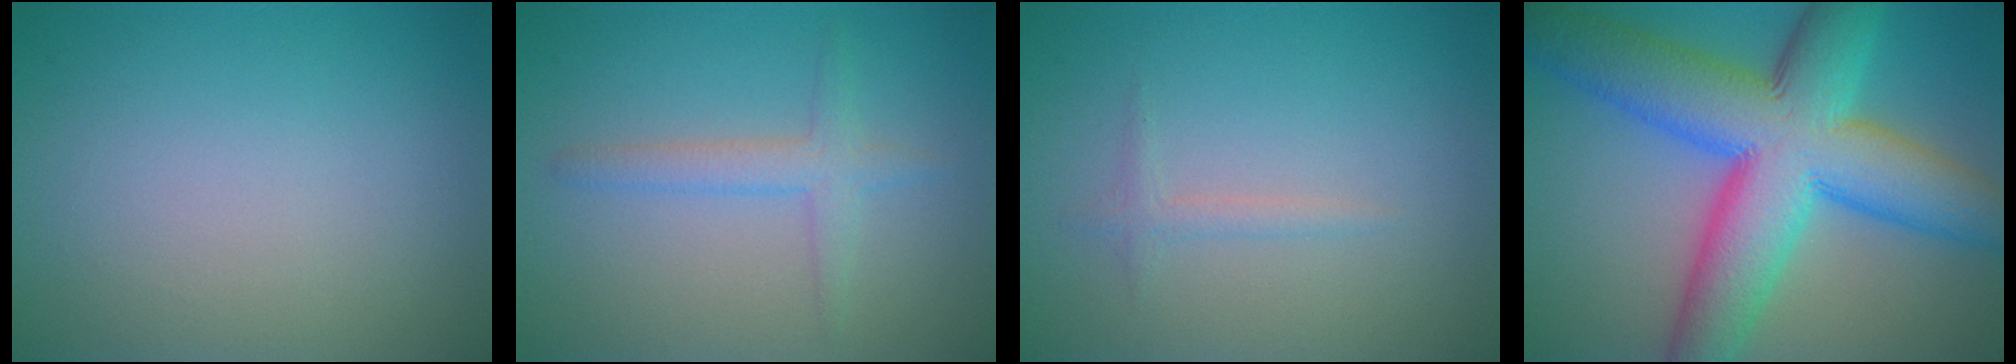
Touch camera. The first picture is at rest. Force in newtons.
{"total": 2.3, "press": 2.3, "slide": 0.1}
{"total": 1.0, "press": 1.0, "slide": 0.0}
{"total": 13.6, "press": 13.6, "slide": 0.2}